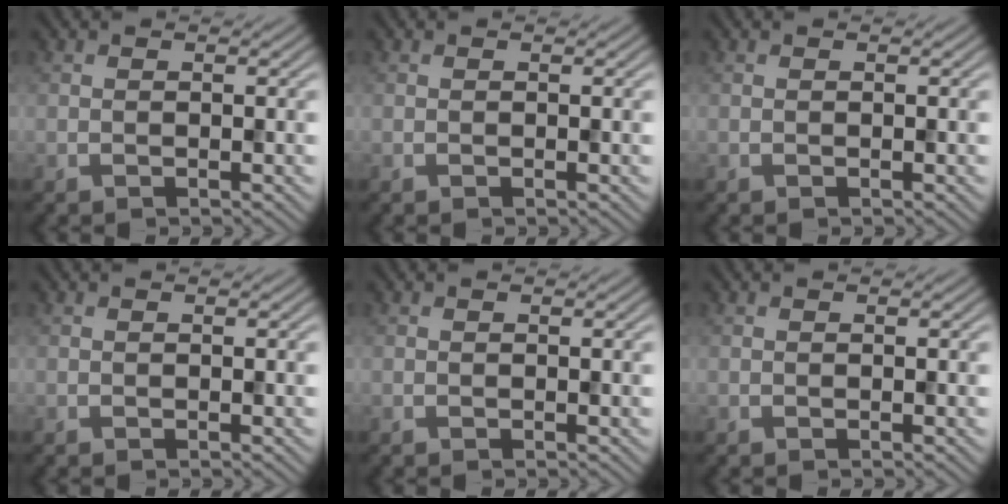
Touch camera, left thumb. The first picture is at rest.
{"total": 0.0}
{"total": 0.0}
{"total": 0.0}
{"total": 0.0}
{"total": 0.0}